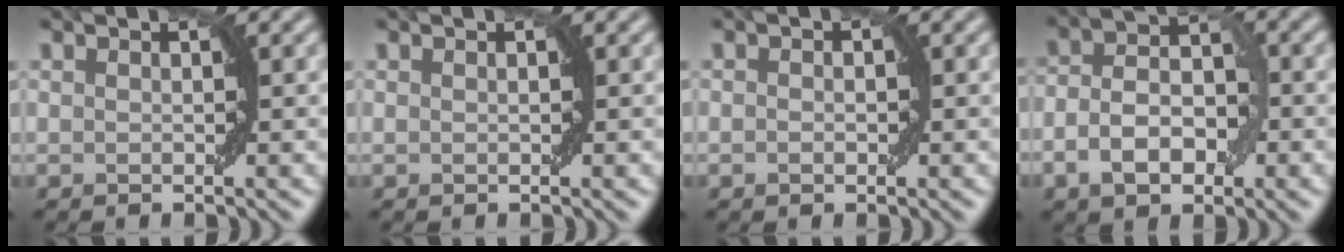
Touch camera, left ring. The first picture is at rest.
{"total": 0.0}
{"total": 0.8, "force": [-0.1, 0.6, 0.6], "torque": [-0.007, 0.002, -0.001]}
{"total": 5.2, "force": [-1.6, 3.0, 3.9], "torque": [-0.067, 0.008, -0.032]}